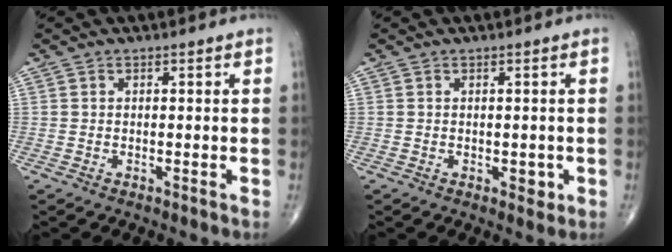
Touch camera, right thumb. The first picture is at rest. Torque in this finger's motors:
{"motor_torque": [2.78, 2.17, 0.09, -0.35, -0.01]}